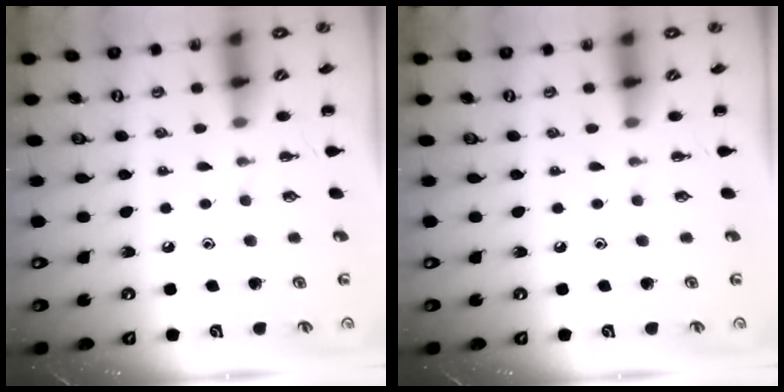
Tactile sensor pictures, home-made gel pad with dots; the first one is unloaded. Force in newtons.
{"total": 0.0}